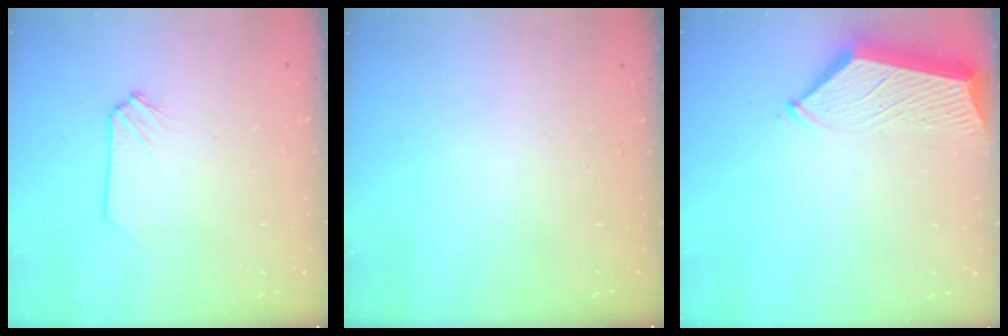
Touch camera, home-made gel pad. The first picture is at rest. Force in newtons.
{"total": 0.0}
{"total": 5.8, "press": 5.8, "slide": 0.3}